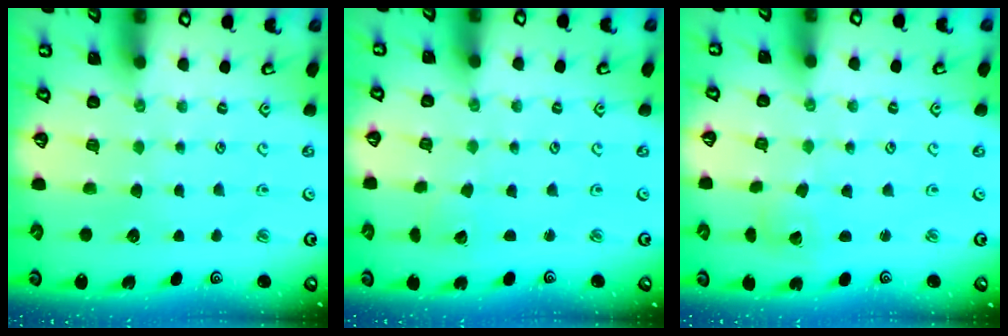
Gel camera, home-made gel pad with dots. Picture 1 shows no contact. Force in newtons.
{"total": 1.8, "press": 1.8, "slide": 0.0}
{"total": 2.3, "press": 2.3, "slide": 0.2}